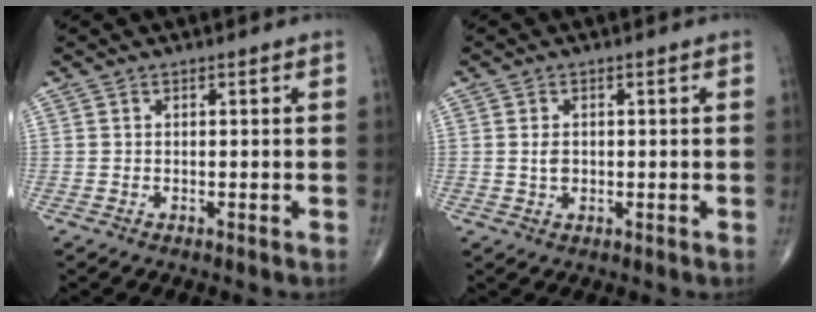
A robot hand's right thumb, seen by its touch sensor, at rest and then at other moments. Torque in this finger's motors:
{"motor_torque": [-0.45, 0.58, 0.49, 0.14, 0.03]}